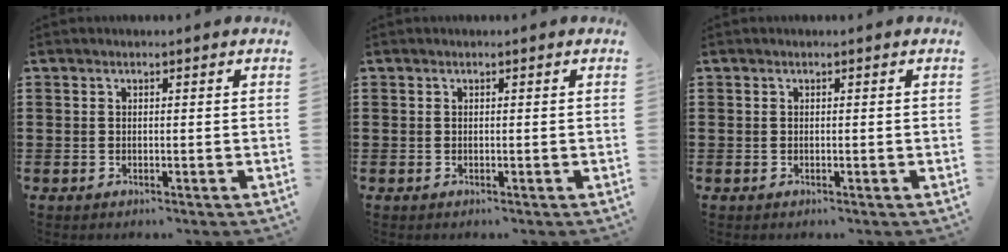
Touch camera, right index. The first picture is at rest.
{"total": 0.0}
{"total": 0.0}